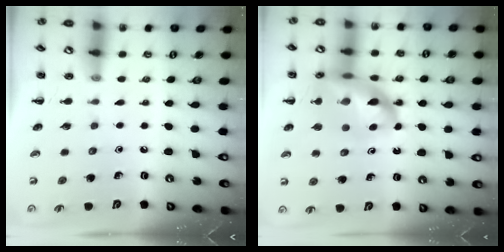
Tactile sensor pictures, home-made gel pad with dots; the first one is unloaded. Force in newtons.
{"total": 19.8, "press": 19.4, "slide": 3.9}